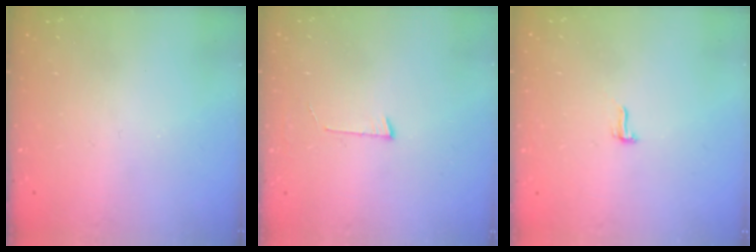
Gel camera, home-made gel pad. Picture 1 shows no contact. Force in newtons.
{"total": 4.2, "press": 4.2, "slide": 0.4}
{"total": 5.1, "press": 4.7, "slide": 2.0}